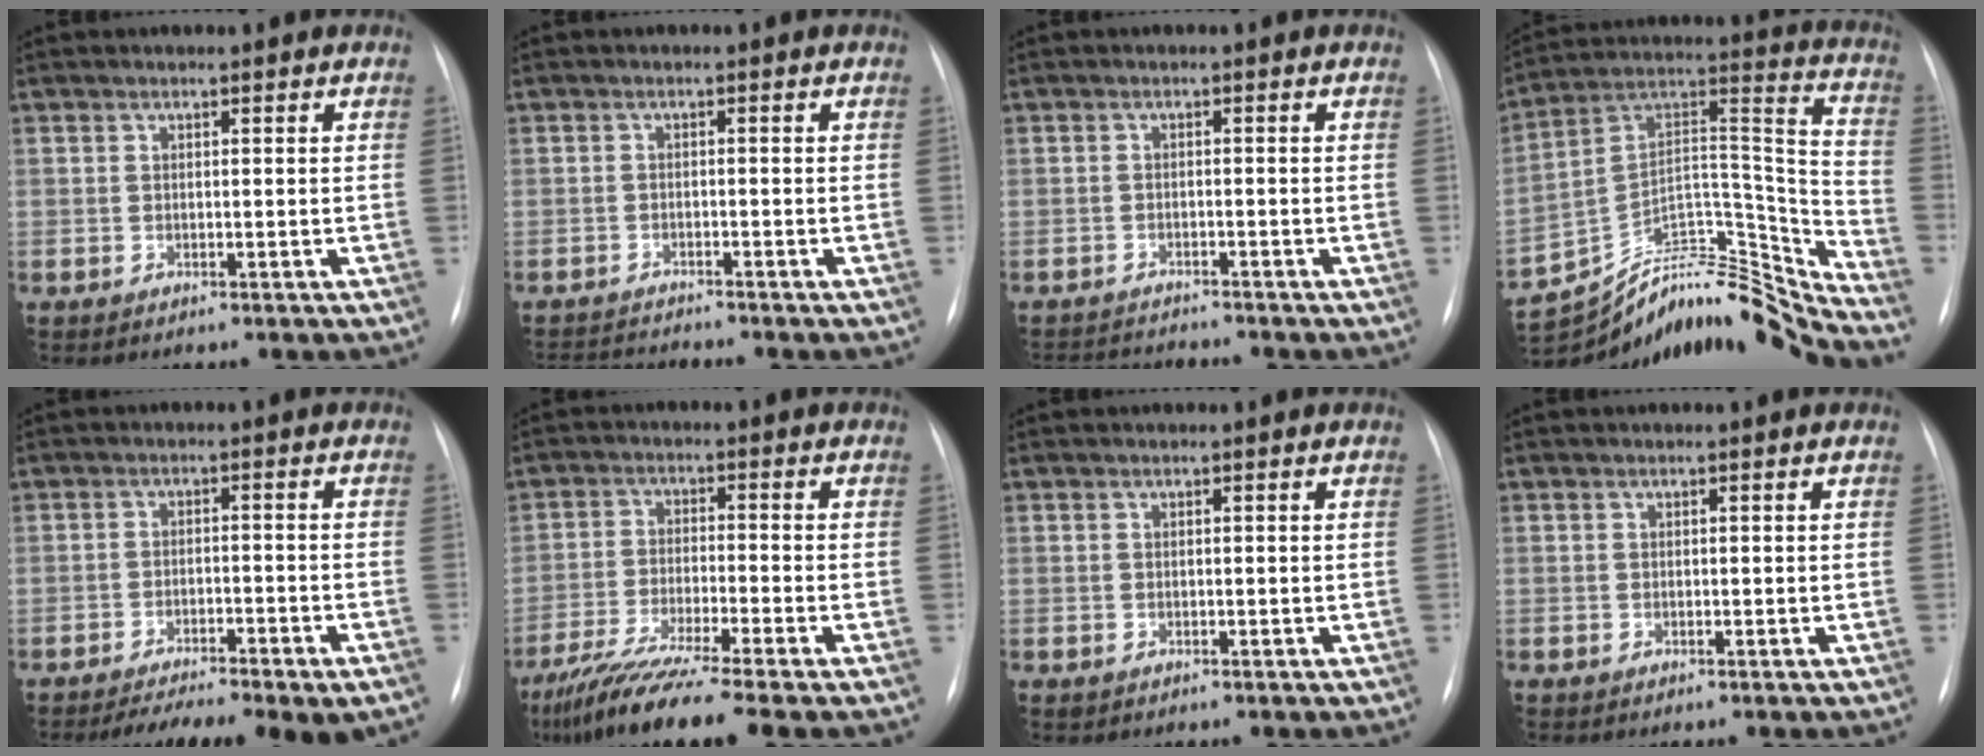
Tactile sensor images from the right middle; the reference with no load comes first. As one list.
[{"total": 4.6, "force": [-4.5, -1.0, 0.5], "torque": [-0.010, -0.014, -0.077]}, {"total": 5.6, "force": [-5.5, -0.3, 0.8], "torque": [-0.012, -0.008, -0.088]}, {"total": 22.3, "force": [-21.8, 0.2, 5.1], "torque": [-0.089, 0.054, -0.354]}, {"total": 12.6, "force": [-9.7, 2.7, 7.7], "torque": [-0.102, -0.003, -0.141]}, {"total": 12.7, "force": [-9.9, -0.6, 7.9], "torque": [-0.143, -0.043, -0.167]}, {"total": 0.0}, {"total": 0.0}]